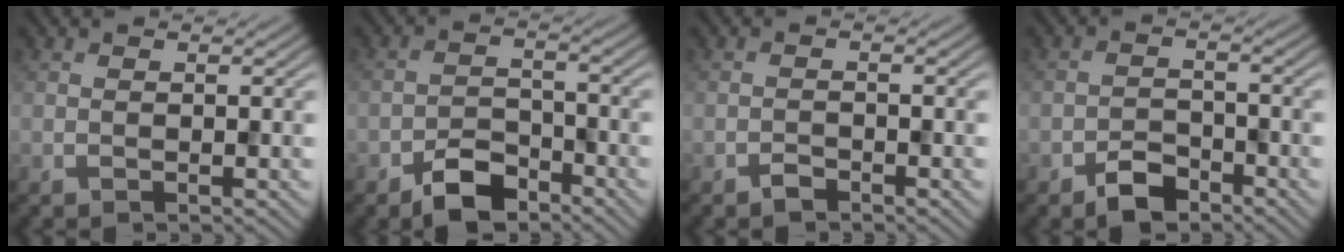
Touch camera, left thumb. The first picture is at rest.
{"total": 5.3, "force": [-3.9, 2.6, 2.6], "torque": [-0.041, 0.000, -0.081]}
{"total": 1.3, "force": [-1.1, 0.5, 0.5], "torque": [-0.007, 0.001, -0.023]}
{"total": 3.7, "force": [-2.7, 1.9, 1.7], "torque": [-0.026, 0.001, -0.060]}